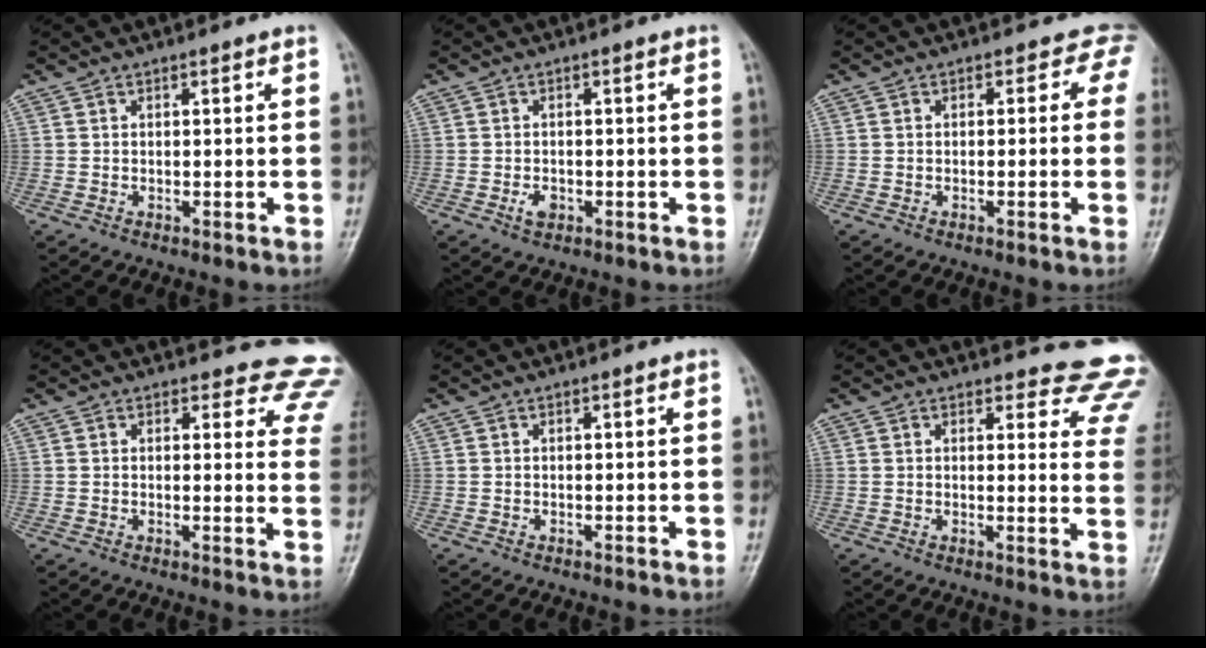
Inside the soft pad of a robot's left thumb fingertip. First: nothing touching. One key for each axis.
{"total": 2.1, "fx": -0.9, "fy": 1.4, "fz": 1.4, "tx": -0.024, "ty": 0.004, "tz": -0.014}
{"total": 2.2, "fx": 0.4, "fy": 2.0, "fz": 0.9, "tx": 0.023, "ty": 0.009, "tz": -0.016}
{"total": 11.1, "fx": 10.3, "fy": 3.9, "fz": 1.1, "tx": 0.047, "ty": -0.077, "tz": 0.073}
{"total": 0.0}
{"total": 12.7, "fx": 12.2, "fy": 3.4, "fz": 1.0, "tx": 0.046, "ty": -0.109, "tz": 0.099}